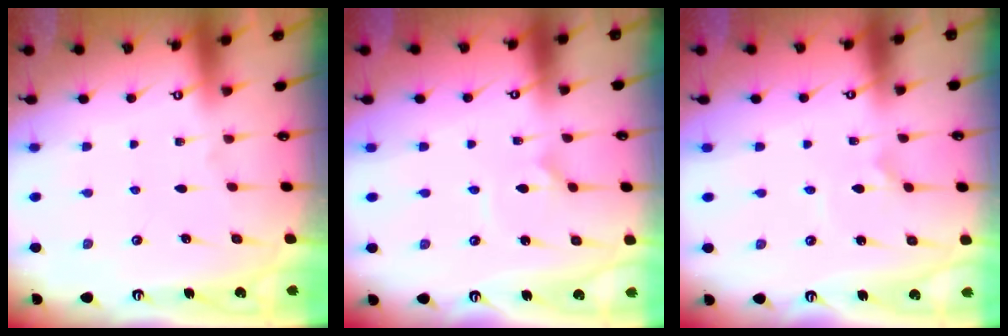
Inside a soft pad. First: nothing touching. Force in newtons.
{"total": 2.7, "press": 2.7, "slide": 0.4}
{"total": 2.1, "press": 2.1, "slide": 0.1}